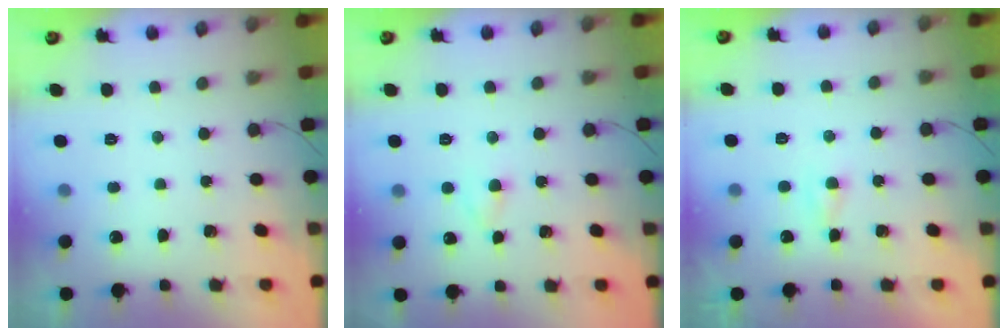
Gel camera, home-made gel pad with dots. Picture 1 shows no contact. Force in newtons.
{"total": 2.8, "press": 2.6, "slide": 1.1}
{"total": 0.9, "press": 0.7, "slide": 0.6}